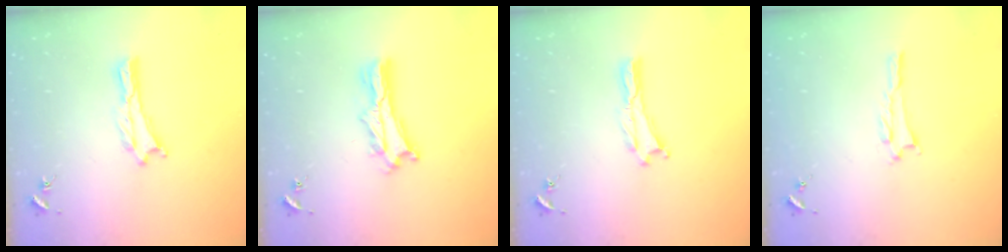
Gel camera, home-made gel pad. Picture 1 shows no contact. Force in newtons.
{"total": 3.4, "press": 3.4, "slide": 0.3}
{"total": 0.0}
{"total": 1.0, "press": 1.0, "slide": 0.2}